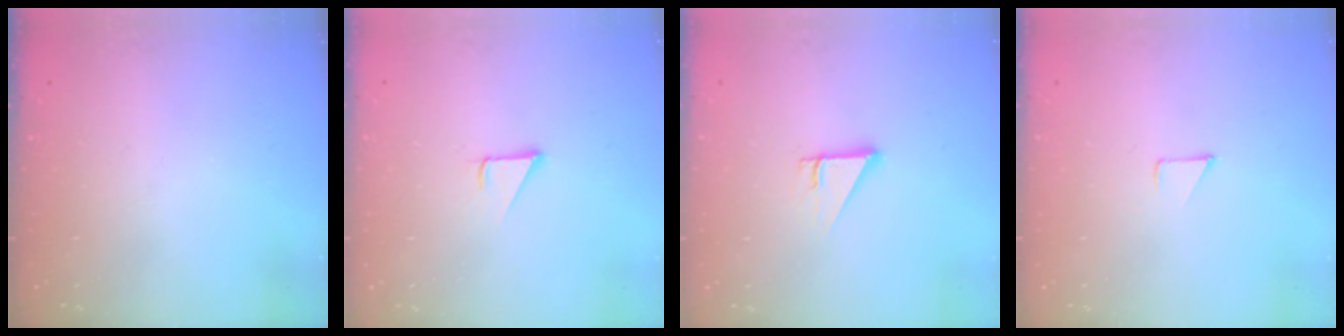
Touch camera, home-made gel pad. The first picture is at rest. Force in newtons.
{"total": 1.9, "press": 1.9, "slide": 0.1}
{"total": 2.7, "press": 2.7, "slide": 0.1}
{"total": 3.3, "press": 3.3, "slide": 0.3}